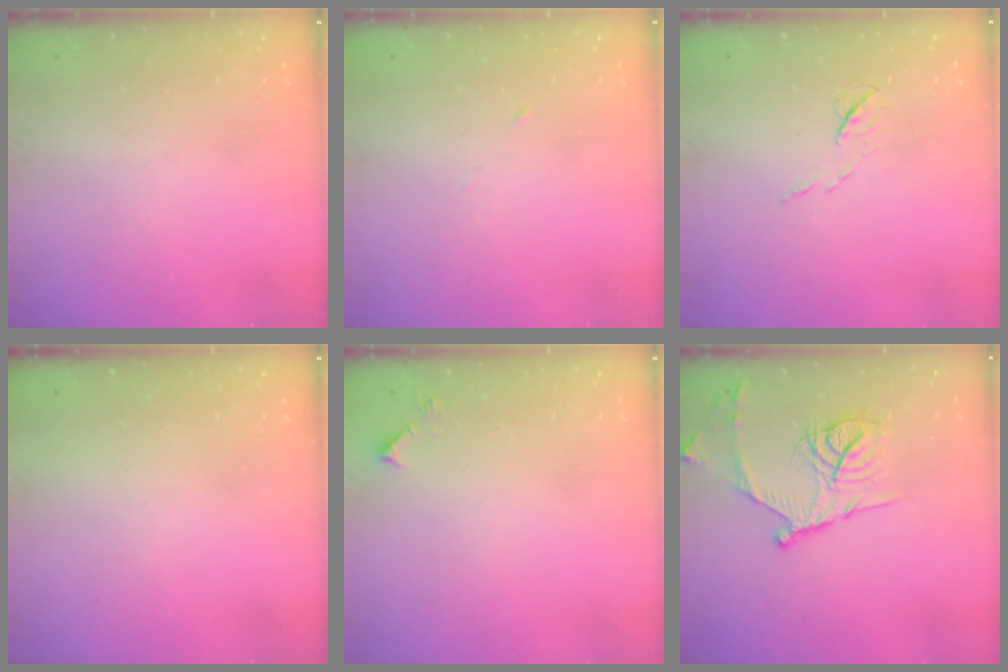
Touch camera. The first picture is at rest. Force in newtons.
{"total": 2.7, "press": 2.5, "slide": 1.0}
{"total": 5.0, "press": 5.0, "slide": 0.7}
{"total": 1.5, "press": 1.5, "slide": 0.1}
{"total": 3.8, "press": 3.8, "slide": 0.5}
{"total": 16.5, "press": 16.5, "slide": 1.6}